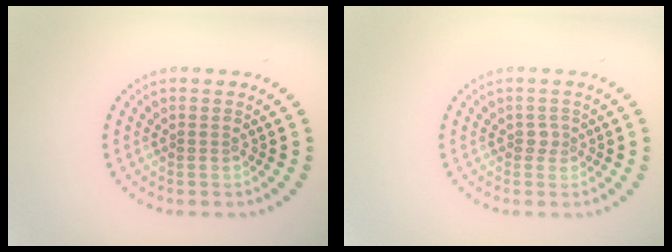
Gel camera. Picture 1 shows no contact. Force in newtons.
{"total": 0.8, "press": 0.6, "slide": 0.5}